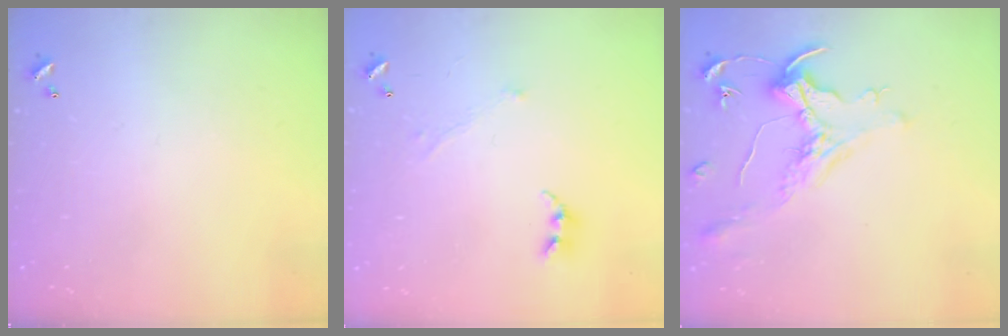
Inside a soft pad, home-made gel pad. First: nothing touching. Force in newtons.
{"total": 0.7, "press": 0.0, "slide": 0.7}
{"total": 1.6, "press": 1.4, "slide": 0.7}